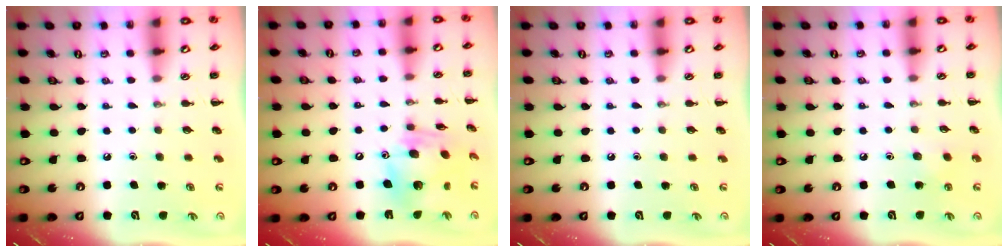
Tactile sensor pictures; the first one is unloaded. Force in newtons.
{"total": 13.3, "press": 13.2, "slide": 2.1}
{"total": 0.0}
{"total": 4.1, "press": 3.9, "slide": 1.1}